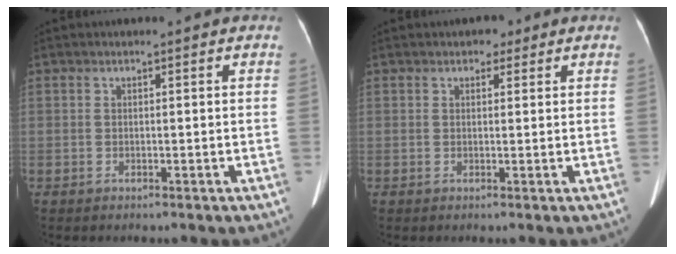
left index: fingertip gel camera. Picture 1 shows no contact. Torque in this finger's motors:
{"motor_torque": [0.10, -0.08, 0.02, 0.01]}